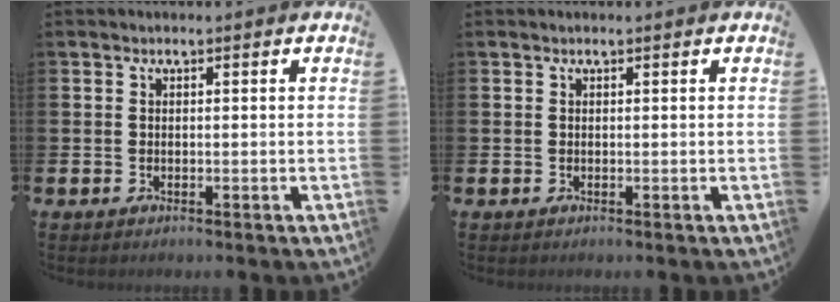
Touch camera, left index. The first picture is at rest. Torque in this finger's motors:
{"motor_torque": [-0.14, 0.13, -0.13, -0.01]}